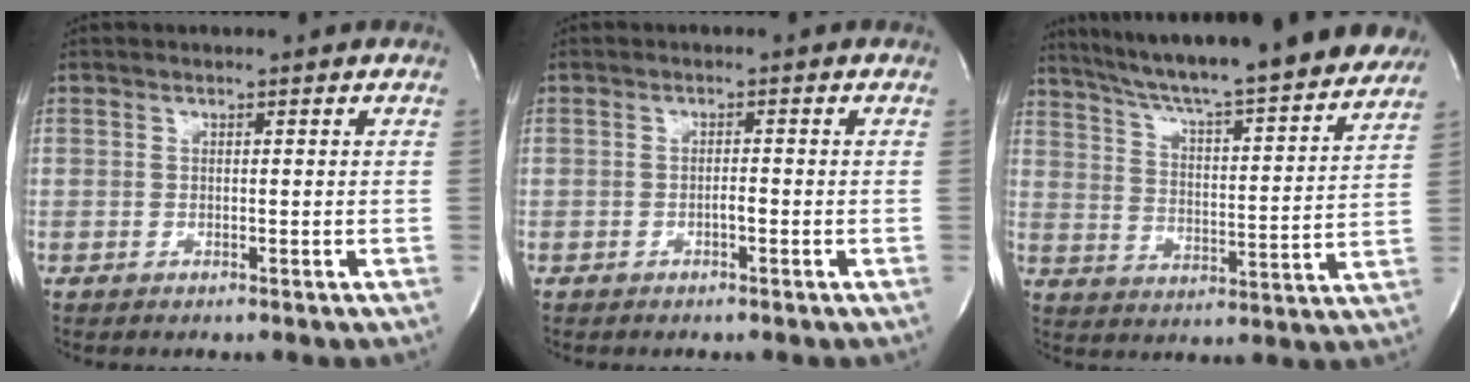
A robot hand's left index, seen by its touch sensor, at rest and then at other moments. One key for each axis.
{"total": 1.1, "fx": -0.7, "fy": 0.1, "fz": 0.8, "tx": -0.014, "ty": -0.001, "tz": -0.013}
{"total": 25.0, "fx": 22.1, "fy": 1.9, "fz": 11.4, "tx": -0.183, "ty": -0.026, "tz": 0.299}